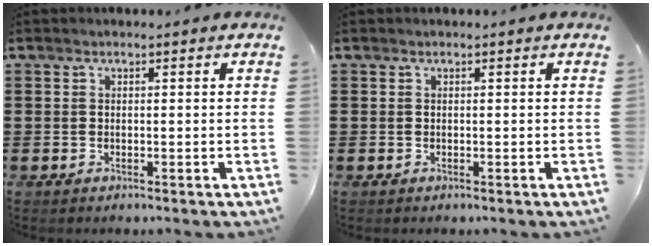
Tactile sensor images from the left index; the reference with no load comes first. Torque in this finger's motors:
{"motor_torque": [0.00, 0.00, 0.00, 0.00]}